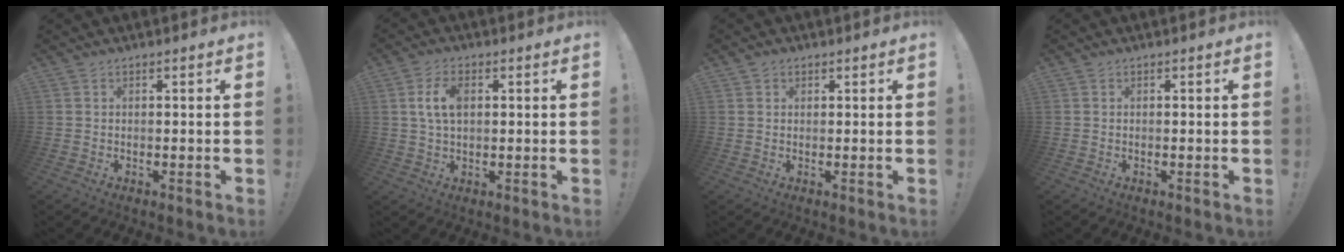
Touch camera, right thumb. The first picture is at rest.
{"total": 7.0, "force": [1.4, 4.0, 5.6], "torque": [-0.103, 0.004, 0.023]}
{"total": 1.3, "force": [0.7, 1.1, 0.3], "torque": [-0.002, 0.002, 0.012]}
{"total": 0.0}